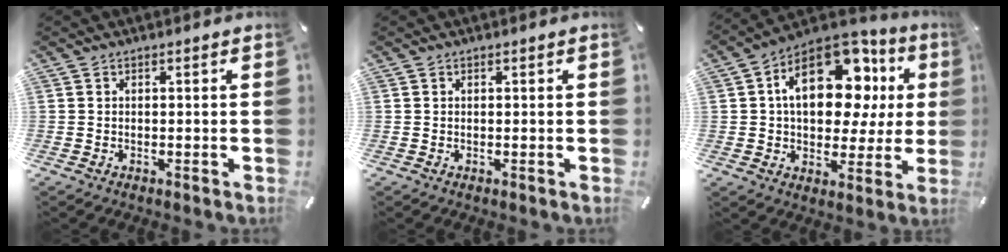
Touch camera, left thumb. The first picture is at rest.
{"total": 0.0}
{"total": 21.9, "force": [6.2, 13.3, 16.2], "torque": [-0.241, -0.024, 0.106]}